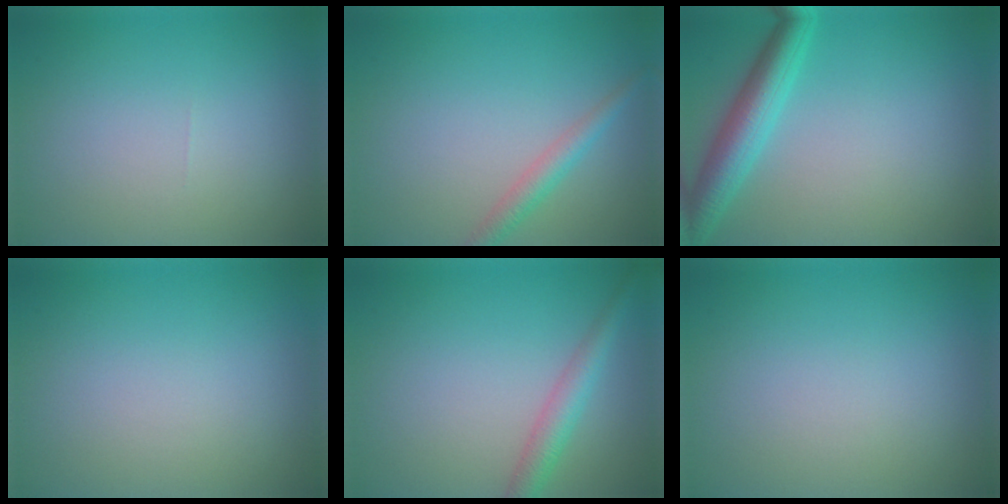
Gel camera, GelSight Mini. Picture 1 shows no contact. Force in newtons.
{"total": 2.1, "press": 2.1, "slide": 0.0}
{"total": 4.8, "press": 4.8, "slide": 0.2}
{"total": 0.0}
{"total": 2.8, "press": 2.8, "slide": 0.2}
{"total": 0.0}